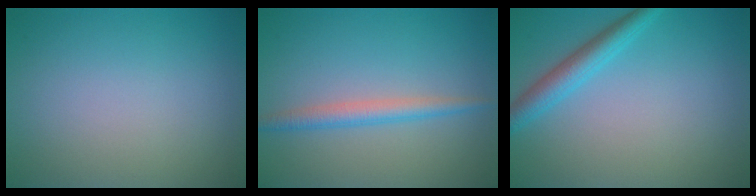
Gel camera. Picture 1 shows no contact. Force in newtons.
{"total": 2.3, "press": 2.3, "slide": 0.1}
{"total": 3.0, "press": 3.0, "slide": 0.0}